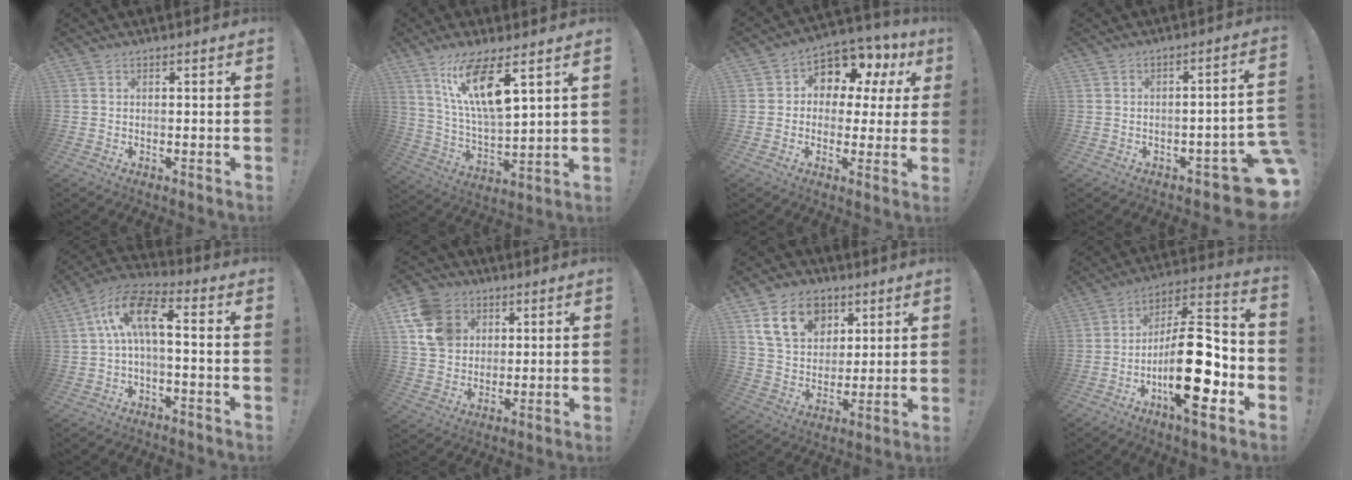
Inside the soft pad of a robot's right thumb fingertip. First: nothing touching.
{"total": 14.8, "force": [8.2, 3.8, 11.8], "torque": [-0.222, -0.034, 0.134]}
{"total": 8.6, "force": [4.6, 5.8, 4.2], "torque": [-0.061, -0.042, 0.081]}
{"total": 8.7, "force": [-4.6, 2.8, 6.9], "torque": [-0.078, 0.021, -0.075]}
{"total": 11.7, "force": [0.9, 4.9, 10.5], "torque": [-0.206, 0.020, 0.016]}
{"total": 13.6, "force": [4.8, 11.2, 6.1], "torque": [-0.097, -0.017, 0.101]}
{"total": 15.9, "force": [7.6, 11.8, 7.6], "torque": [-0.128, -0.024, 0.149]}
{"total": 23.2, "force": [-6.7, 8.3, 20.7], "torque": [-0.362, 0.037, -0.101]}